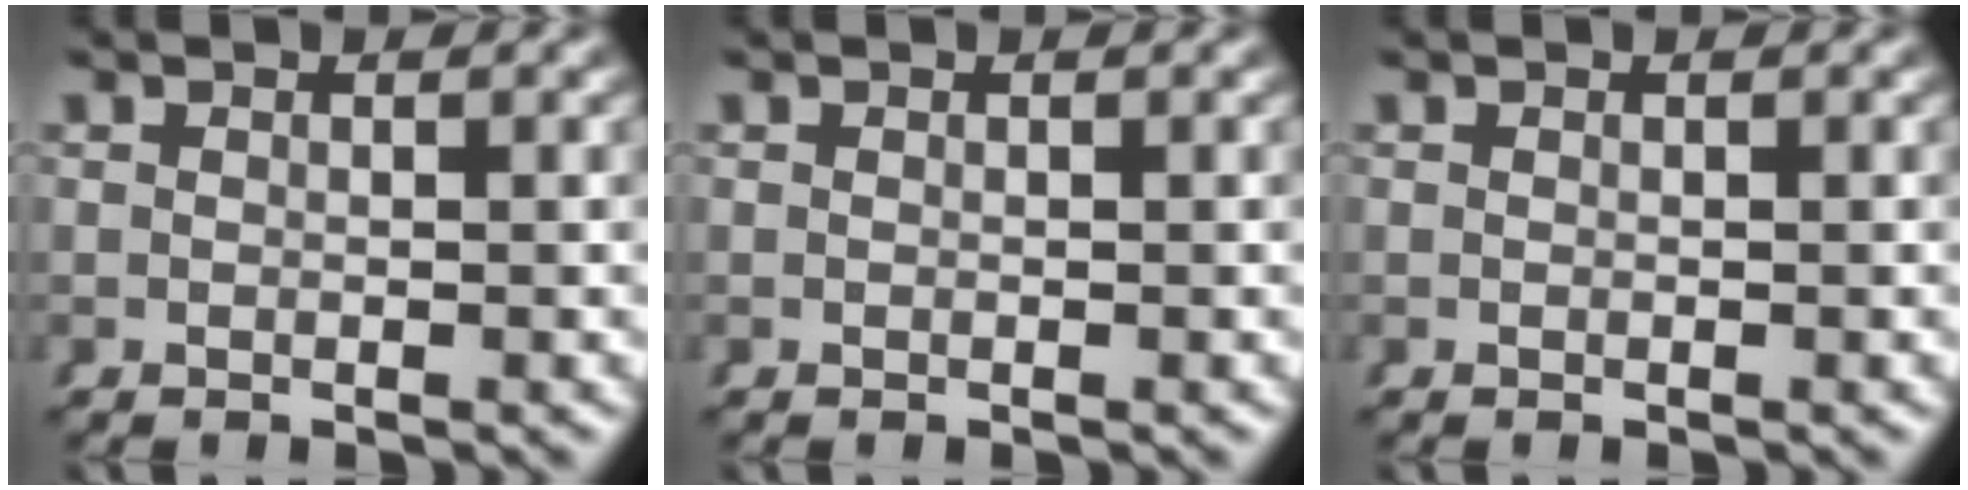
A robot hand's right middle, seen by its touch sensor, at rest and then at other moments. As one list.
[{"total": 0.0}, {"total": 0.0}]